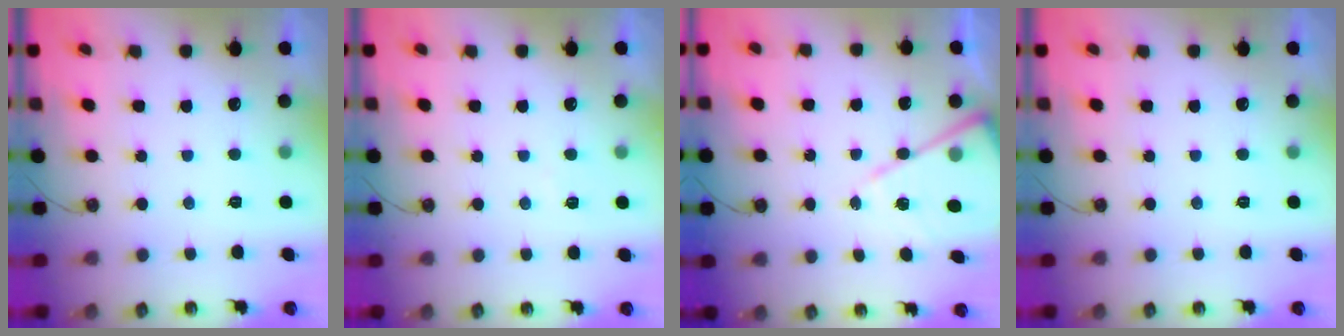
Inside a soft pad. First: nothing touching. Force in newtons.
{"total": 3.8, "press": 3.8, "slide": 0.6}
{"total": 13.1, "press": 13.0, "slide": 1.2}
{"total": 0.0}